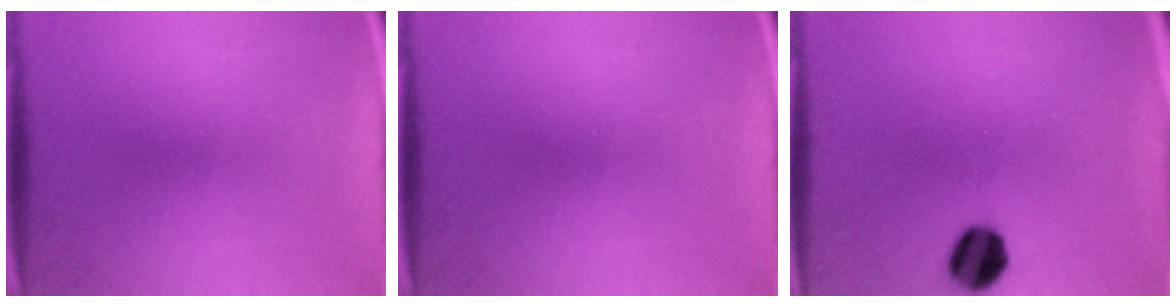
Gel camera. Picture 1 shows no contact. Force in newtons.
{"total": 0.0}
{"total": 8.1}